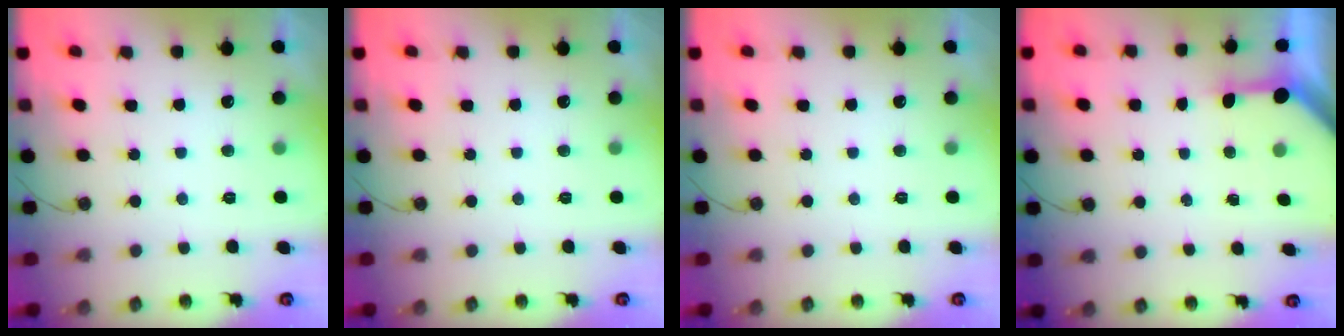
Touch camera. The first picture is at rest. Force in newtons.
{"total": 0.0}
{"total": 0.0}
{"total": 3.4, "press": 3.4, "slide": 0.4}